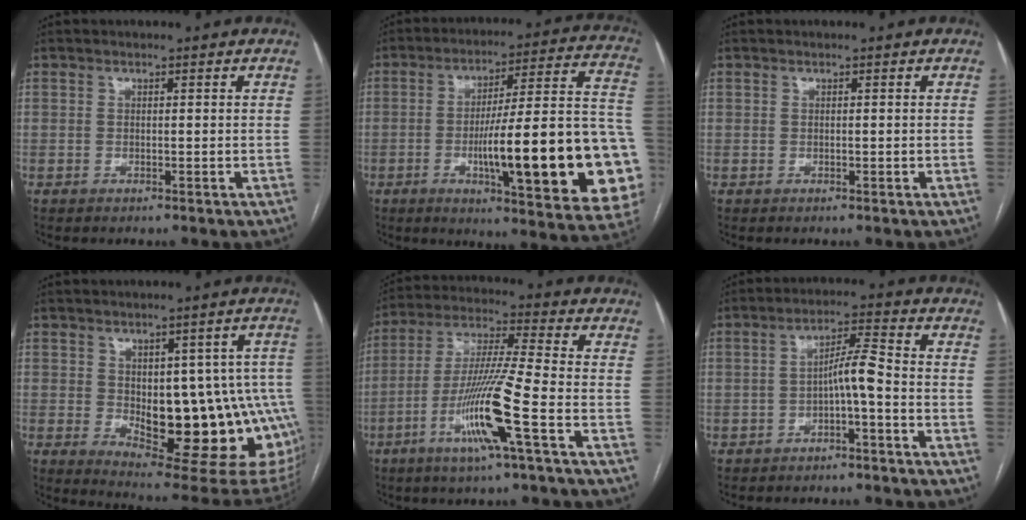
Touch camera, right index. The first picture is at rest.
{"total": 27.6, "force": [-6.0, 3.2, 26.8], "torque": [-0.282, 0.007, -0.082]}
{"total": 0.0}
{"total": 20.4, "force": [-2.3, 8.3, 18.5], "torque": [-0.165, 0.012, -0.001]}
{"total": 13.2, "force": [-5.5, -1.1, 12.0], "torque": [-0.237, -0.012, -0.109]}
{"total": 4.8, "force": [-1.7, 0.2, 4.5], "torque": [-0.076, 0.018, -0.027]}